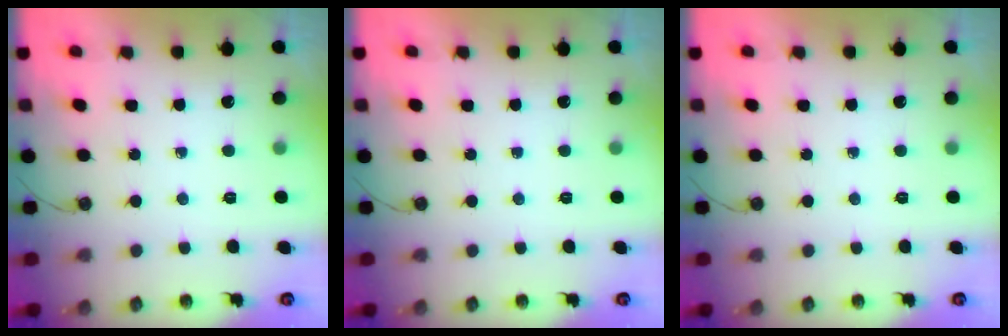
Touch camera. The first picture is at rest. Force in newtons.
{"total": 0.0}
{"total": 0.0}